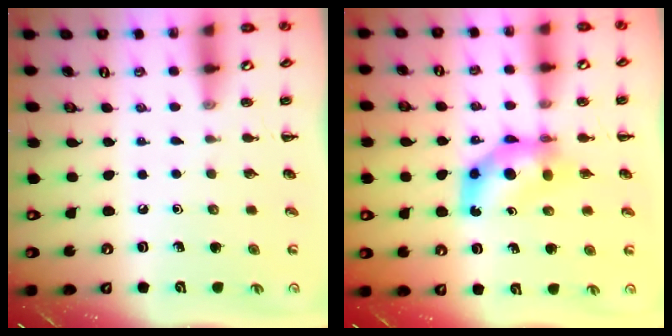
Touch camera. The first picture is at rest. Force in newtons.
{"total": 8.0, "press": 7.9, "slide": 1.5}